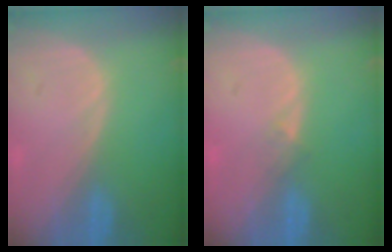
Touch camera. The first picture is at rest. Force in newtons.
{"total": 1.2, "press": 0.9, "slide": 0.9}